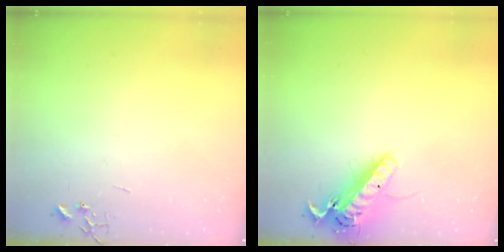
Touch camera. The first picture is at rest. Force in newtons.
{"total": 15.0, "press": 14.7, "slide": 3.0}